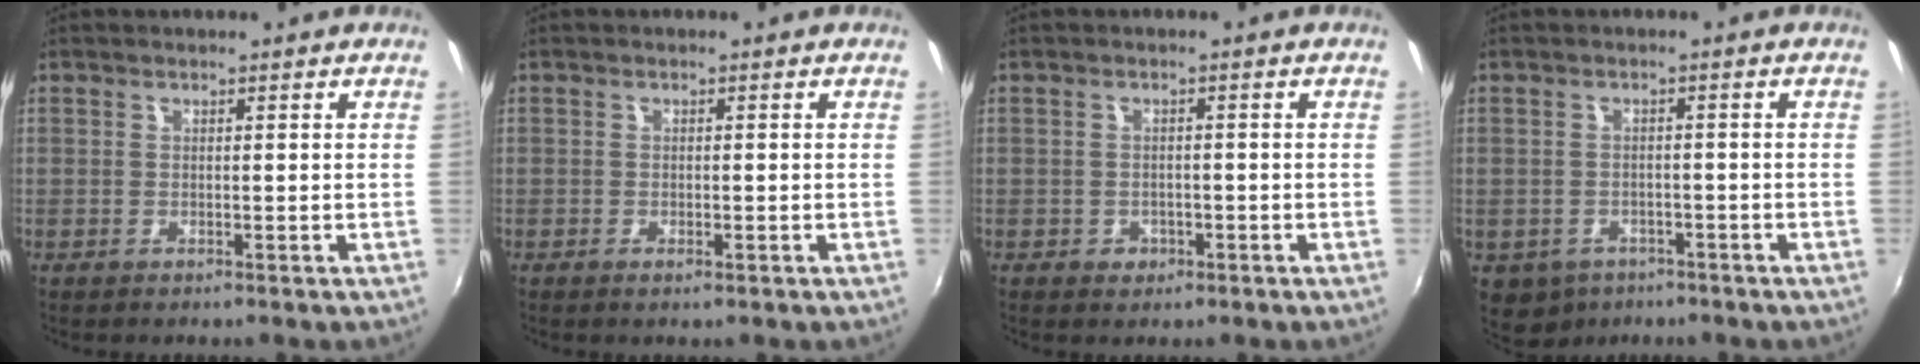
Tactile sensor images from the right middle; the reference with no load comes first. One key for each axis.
{"total": 1.1, "fx": -0.6, "fy": 0.5, "fz": 0.8, "tx": -0.013, "ty": -0.002, "tz": -0.010}
{"total": 2.6, "fx": -1.1, "fy": 2.2, "fz": 0.8, "tx": -0.017, "ty": 0.001, "tz": -0.014}
{"total": 7.4, "fx": -4.1, "fy": 5.5, "fz": 2.8, "tx": -0.074, "ty": -0.016, "tz": -0.051}